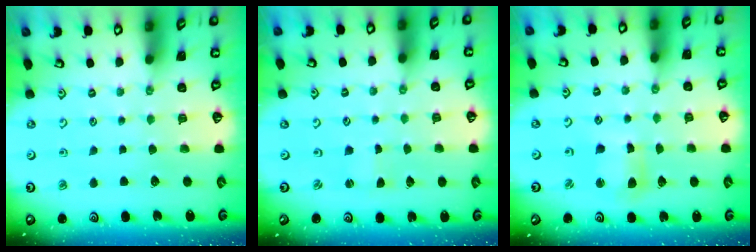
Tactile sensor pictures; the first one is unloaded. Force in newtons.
{"total": 0.0}
{"total": 5.9, "press": 5.9, "slide": 0.9}